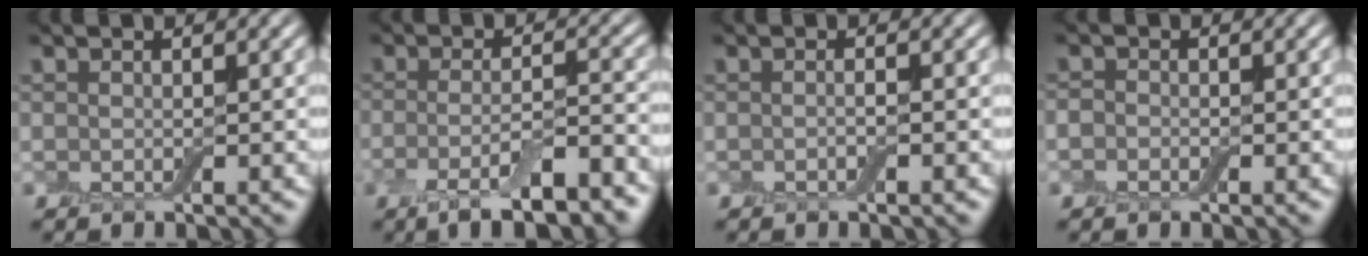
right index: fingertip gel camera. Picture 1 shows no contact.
{"total": 6.3, "force": [-3.5, 1.5, 5.0], "torque": [-0.088, 0.003, -0.064]}
{"total": 0.7, "force": [-0.3, 0.1, 0.6], "torque": [-0.012, 0.002, -0.006]}
{"total": 0.9, "force": [-0.5, 0.7, 0.3], "torque": [-0.002, 0.001, -0.014]}